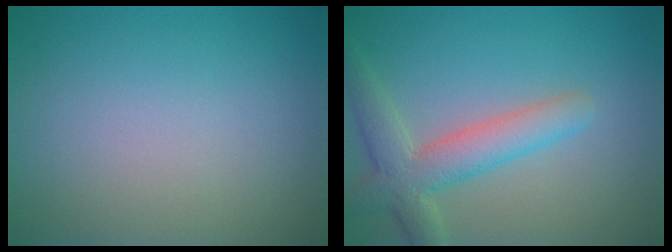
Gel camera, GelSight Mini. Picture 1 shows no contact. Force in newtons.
{"total": 4.6, "press": 4.6, "slide": 0.5}